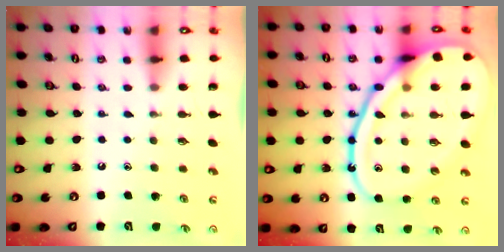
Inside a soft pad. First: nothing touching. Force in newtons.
{"total": 22.4, "press": 22.3, "slide": 1.9}